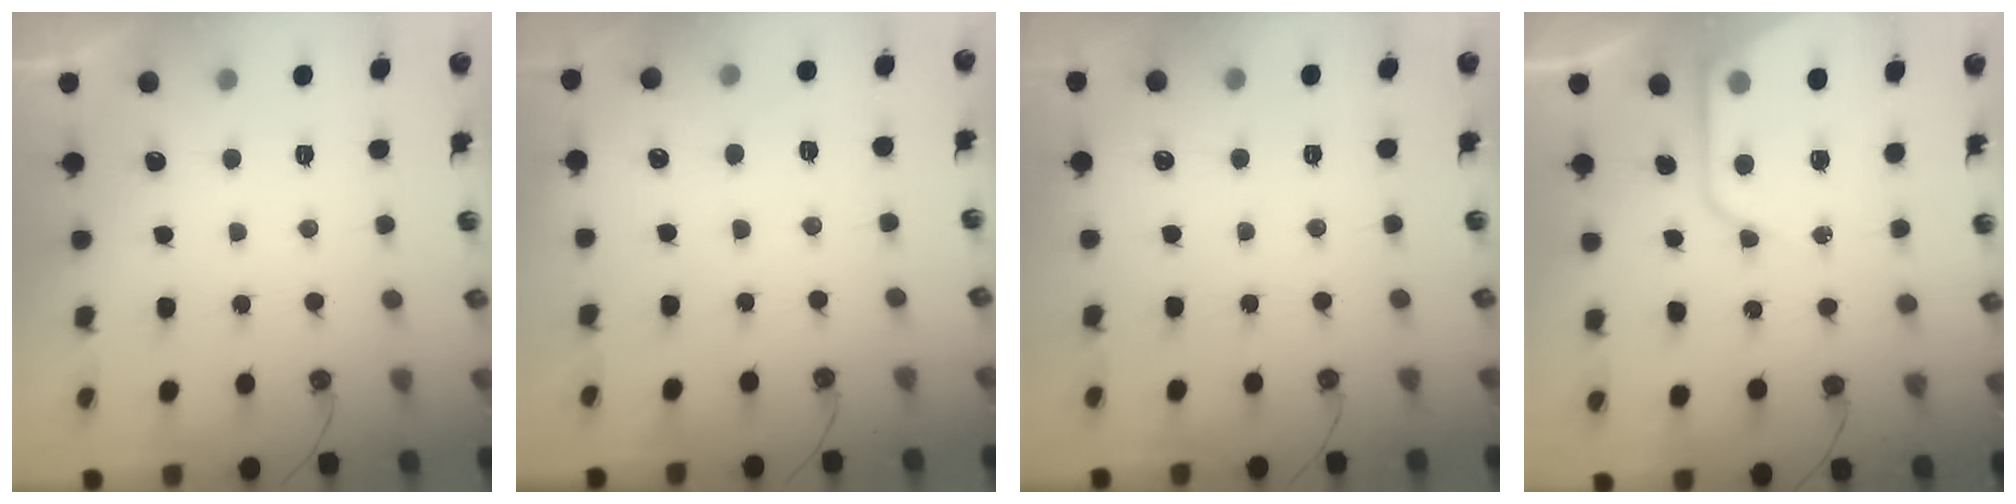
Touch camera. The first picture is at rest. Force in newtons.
{"total": 5.1, "press": 5.0, "slide": 0.7}
{"total": 0.0}
{"total": 12.7, "press": 12.7, "slide": 1.4}